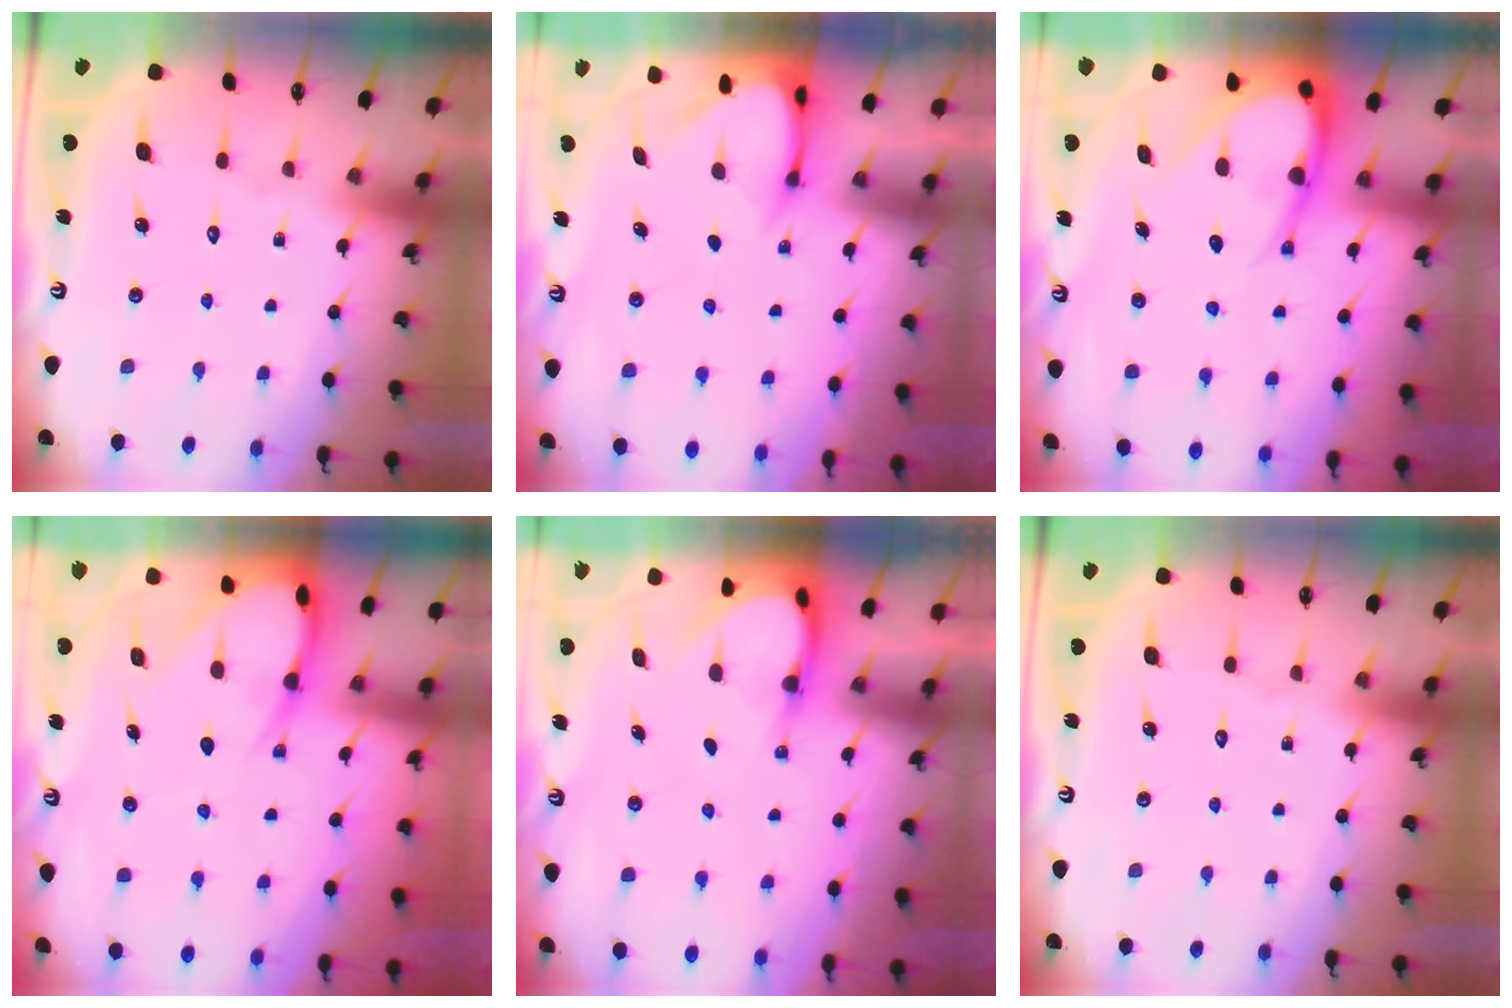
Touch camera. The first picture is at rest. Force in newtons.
{"total": 3.8, "press": 3.7, "slide": 0.3}
{"total": 10.0, "press": 9.9, "slide": 0.9}
{"total": 9.9, "press": 9.9, "slide": 1.0}
{"total": 3.9, "press": 3.9, "slide": 0.4}
{"total": 0.0}